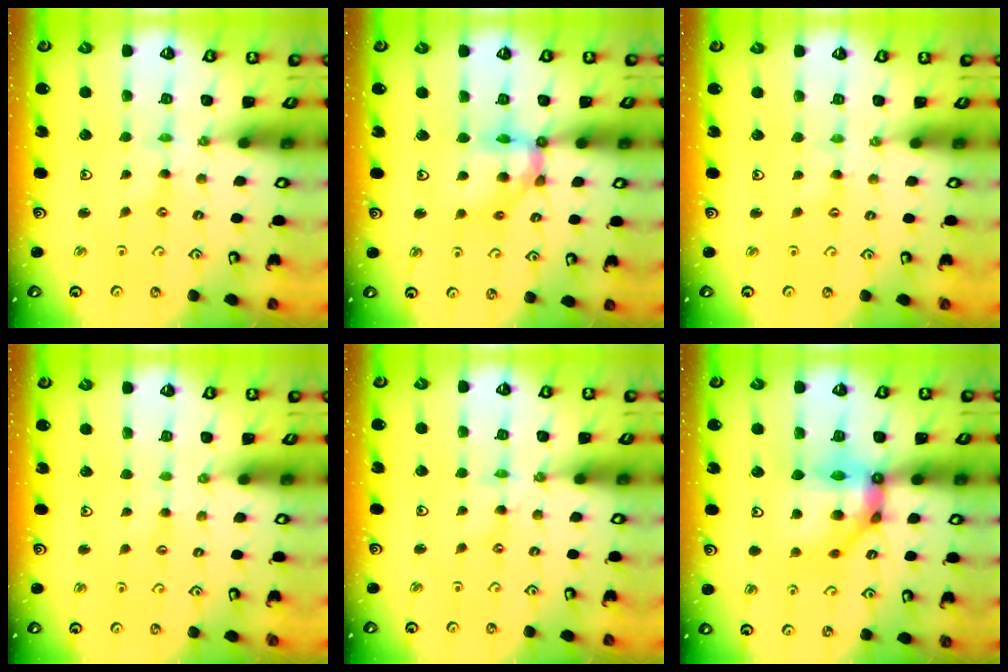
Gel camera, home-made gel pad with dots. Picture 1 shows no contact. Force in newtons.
{"total": 10.8, "press": 10.6, "slide": 1.5}
{"total": 2.0, "press": 2.0, "slide": 0.4}
{"total": 0.6, "press": 0.6, "slide": 0.2}
{"total": 1.1, "press": 1.1, "slide": 0.2}
{"total": 12.8, "press": 12.6, "slide": 2.2}